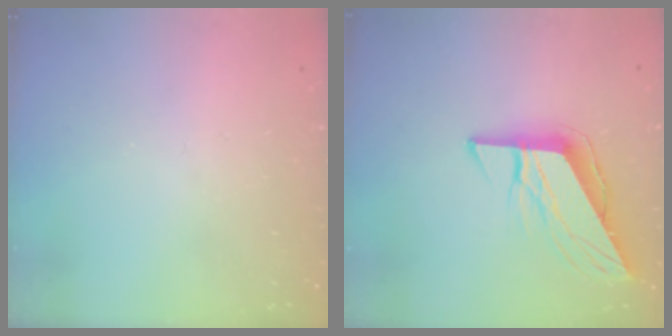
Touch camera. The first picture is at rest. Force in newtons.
{"total": 9.9, "press": 9.9, "slide": 0.9}